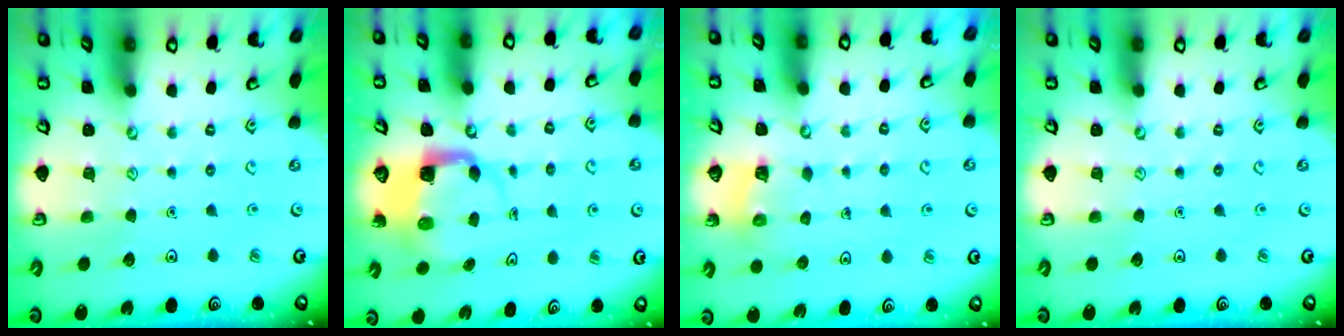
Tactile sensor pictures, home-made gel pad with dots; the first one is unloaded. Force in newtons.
{"total": 4.0, "press": 4.0, "slide": 0.4}
{"total": 4.7, "press": 4.7, "slide": 0.2}
{"total": 0.0}